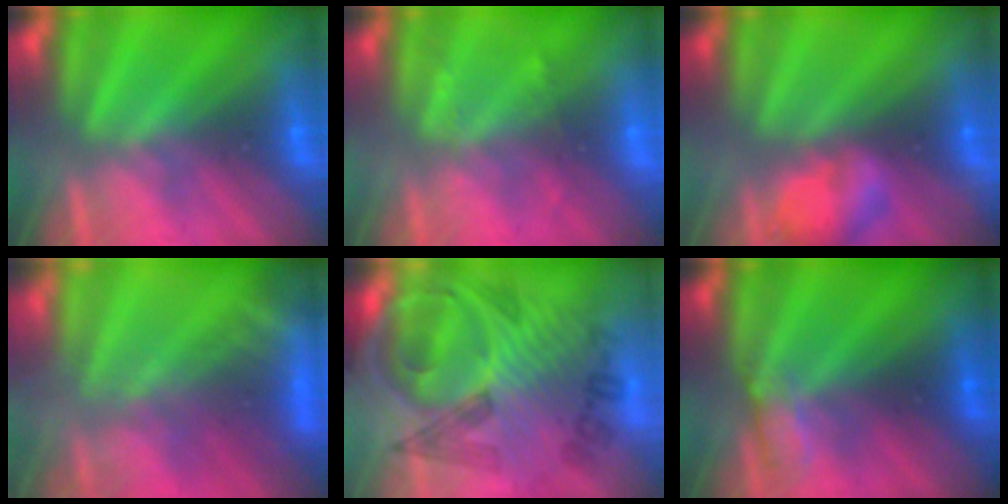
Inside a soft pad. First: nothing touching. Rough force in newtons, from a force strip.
{"total": 2.3}
{"total": 5.6}
{"total": 9.1}
{"total": 8.1}
{"total": 2.4}